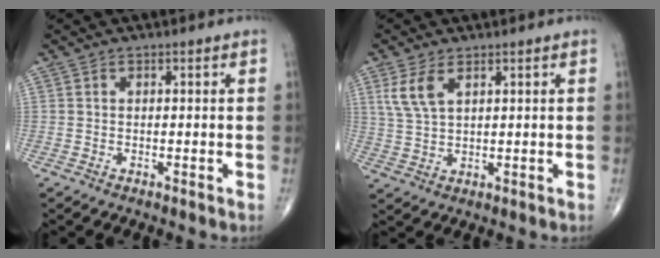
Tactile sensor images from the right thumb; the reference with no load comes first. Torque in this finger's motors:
{"motor_torque": [0.74, 1.15, 0.19, -0.02, 0.29]}